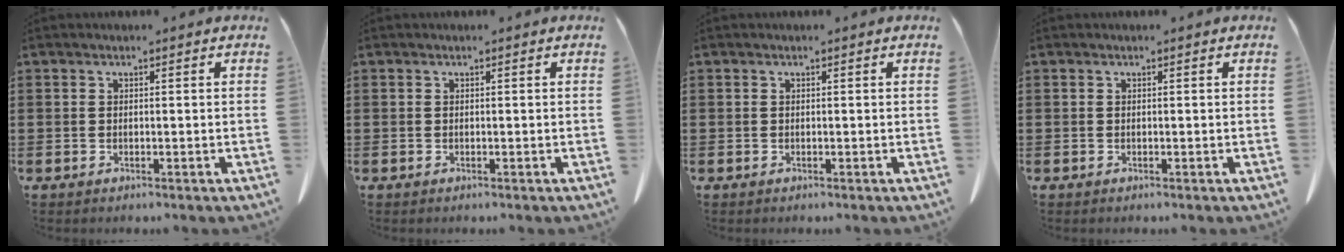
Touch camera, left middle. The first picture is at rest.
{"total": 0.0}
{"total": 0.0}
{"total": 0.0}